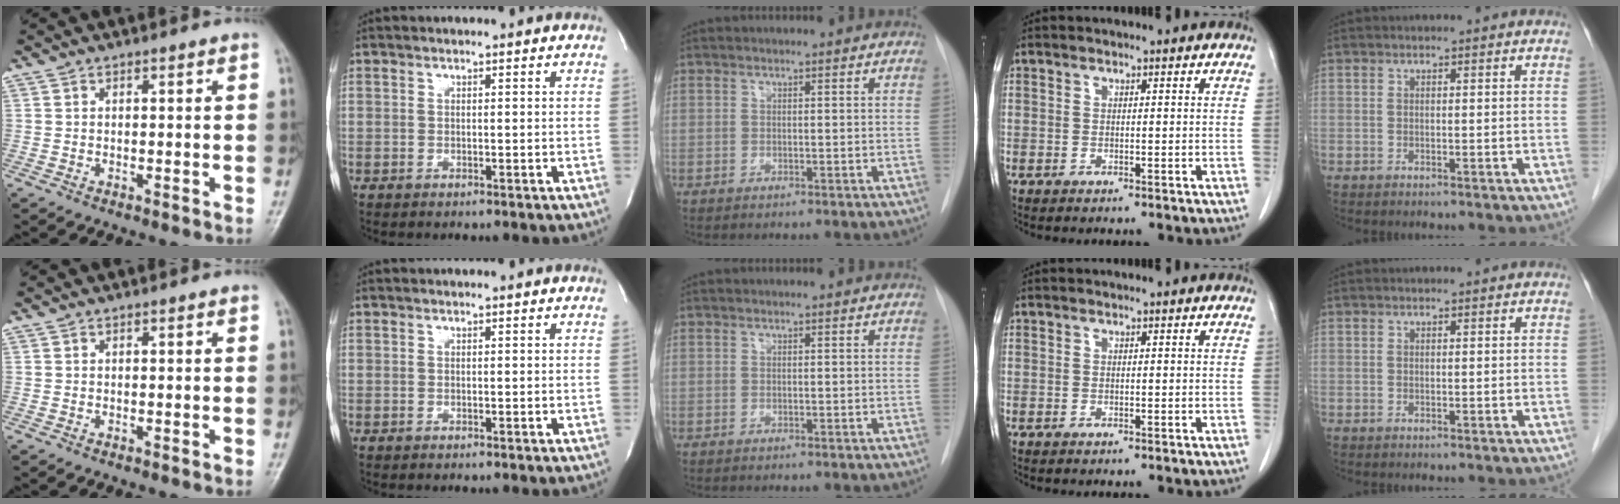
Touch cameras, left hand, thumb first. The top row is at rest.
{}